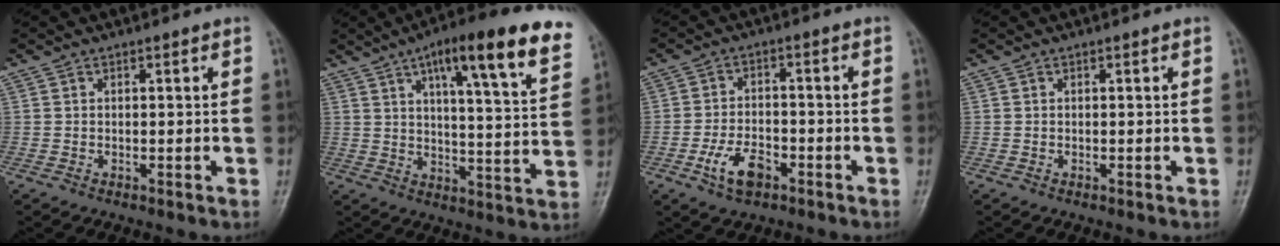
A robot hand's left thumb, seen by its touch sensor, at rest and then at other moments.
{"total": 21.3, "force": [12.2, 6.2, 16.3], "torque": [-0.191, -0.026, 0.154]}
{"total": 6.7, "force": [-3.3, 3.7, 4.5], "torque": [-0.078, 0.019, -0.059]}
{"total": 0.0}